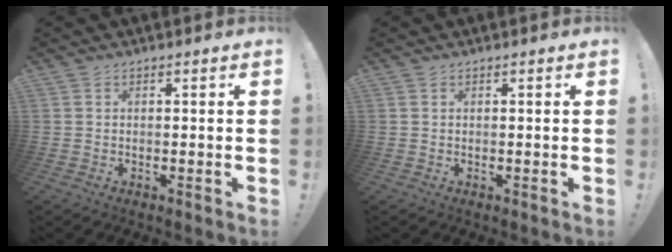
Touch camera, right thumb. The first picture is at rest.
{"total": 0.0}